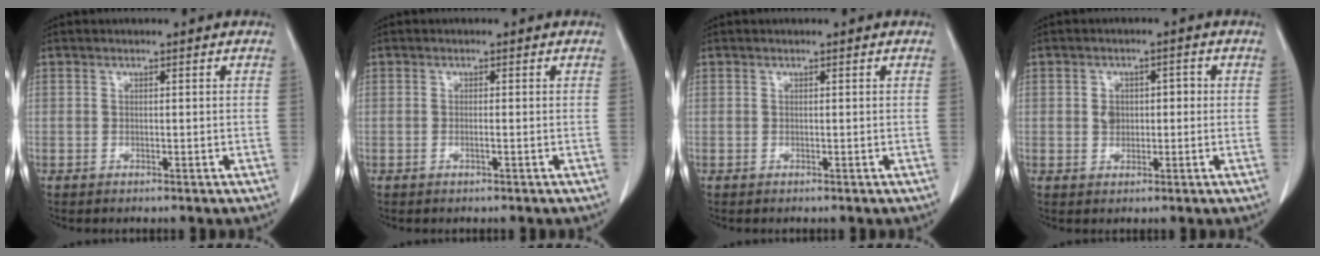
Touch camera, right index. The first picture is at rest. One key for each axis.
{"total": 0.6, "fx": -0.3, "fy": -0.1, "fz": 0.6, "tx": -0.013, "ty": 0.000, "tz": -0.002}
{"total": 0.0}
{"total": 3.2, "fx": 0.0, "fy": 2.5, "fz": 2.0, "tx": -0.033, "ty": 0.019, "tz": 0.006}